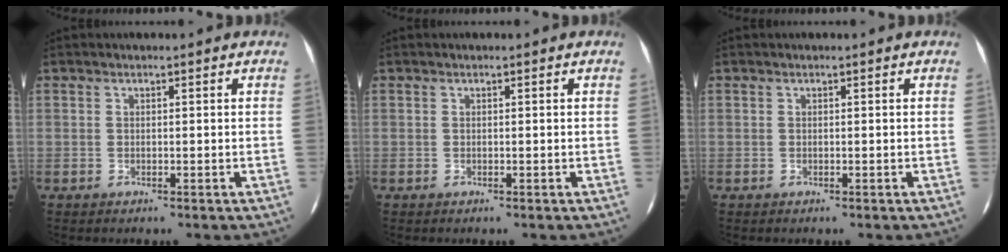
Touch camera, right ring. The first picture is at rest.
{"total": 0.0}
{"total": 0.0}